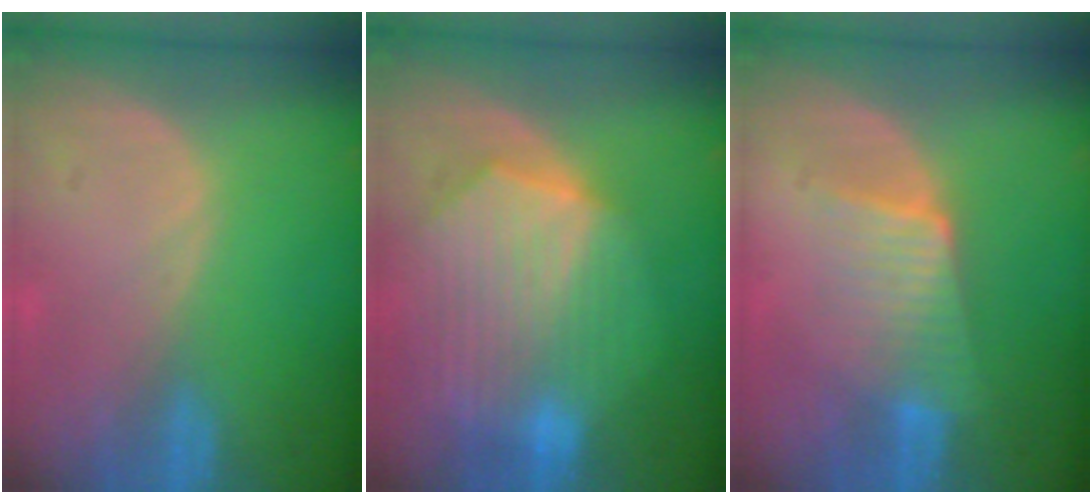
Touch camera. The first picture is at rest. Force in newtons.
{"total": 10.3, "press": 9.0, "slide": 5.1}
{"total": 5.9, "press": 5.7, "slide": 1.7}